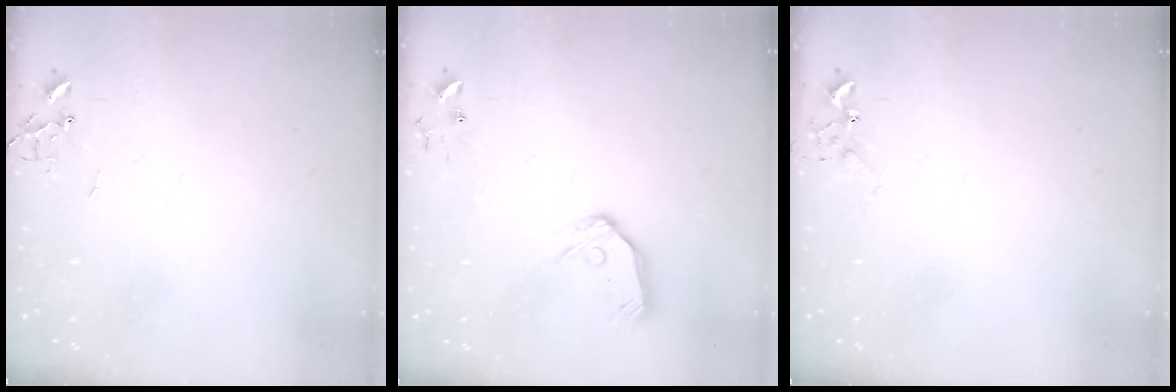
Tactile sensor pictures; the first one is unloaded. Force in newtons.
{"total": 9.6, "press": 9.6, "slide": 1.0}
{"total": 5.2, "press": 5.2, "slide": 0.6}